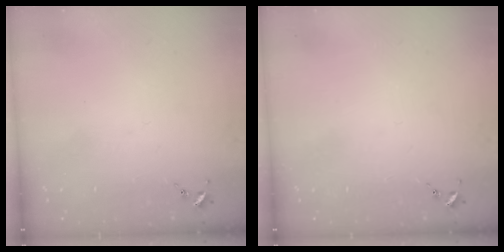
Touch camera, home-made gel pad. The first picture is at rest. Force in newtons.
{"total": 0.0}